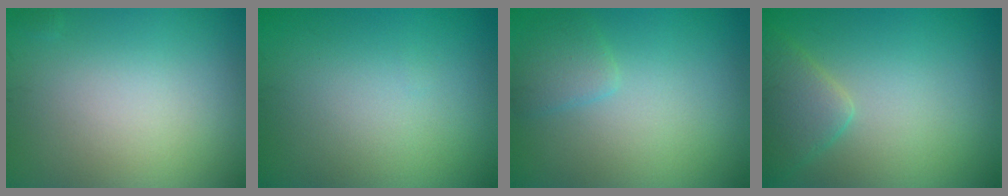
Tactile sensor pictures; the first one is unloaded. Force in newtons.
{"total": 0.0}
{"total": 1.8, "press": 1.8, "slide": 0.2}
{"total": 3.1, "press": 3.1, "slide": 0.0}